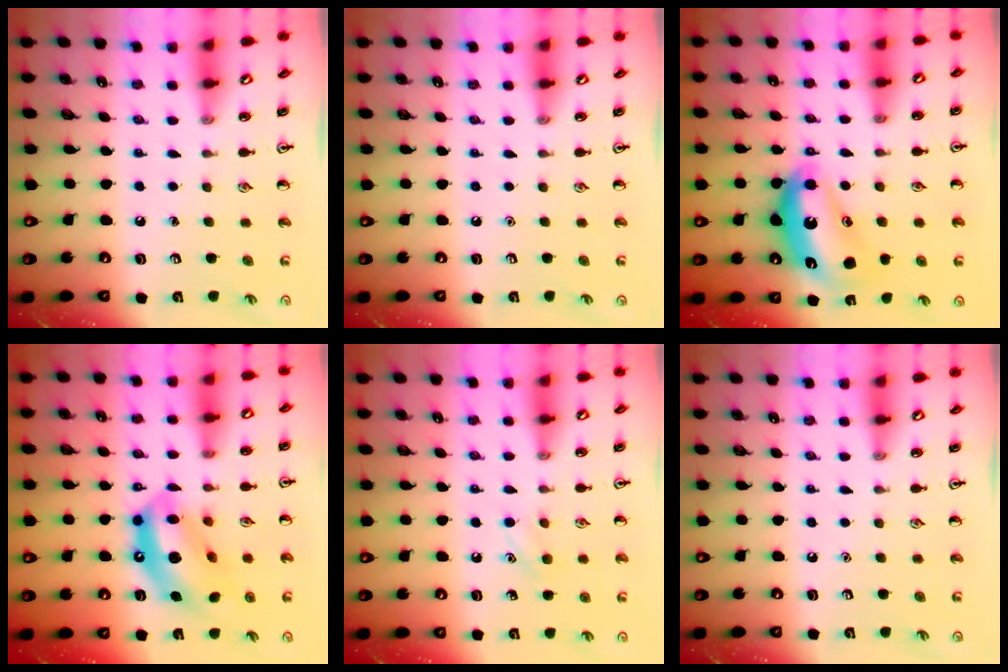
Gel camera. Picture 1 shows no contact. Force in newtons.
{"total": 0.0}
{"total": 14.4, "press": 14.4, "slide": 1.3}
{"total": 13.4, "press": 13.0, "slide": 3.5}
{"total": 6.2, "press": 5.9, "slide": 2.1}
{"total": 0.0}